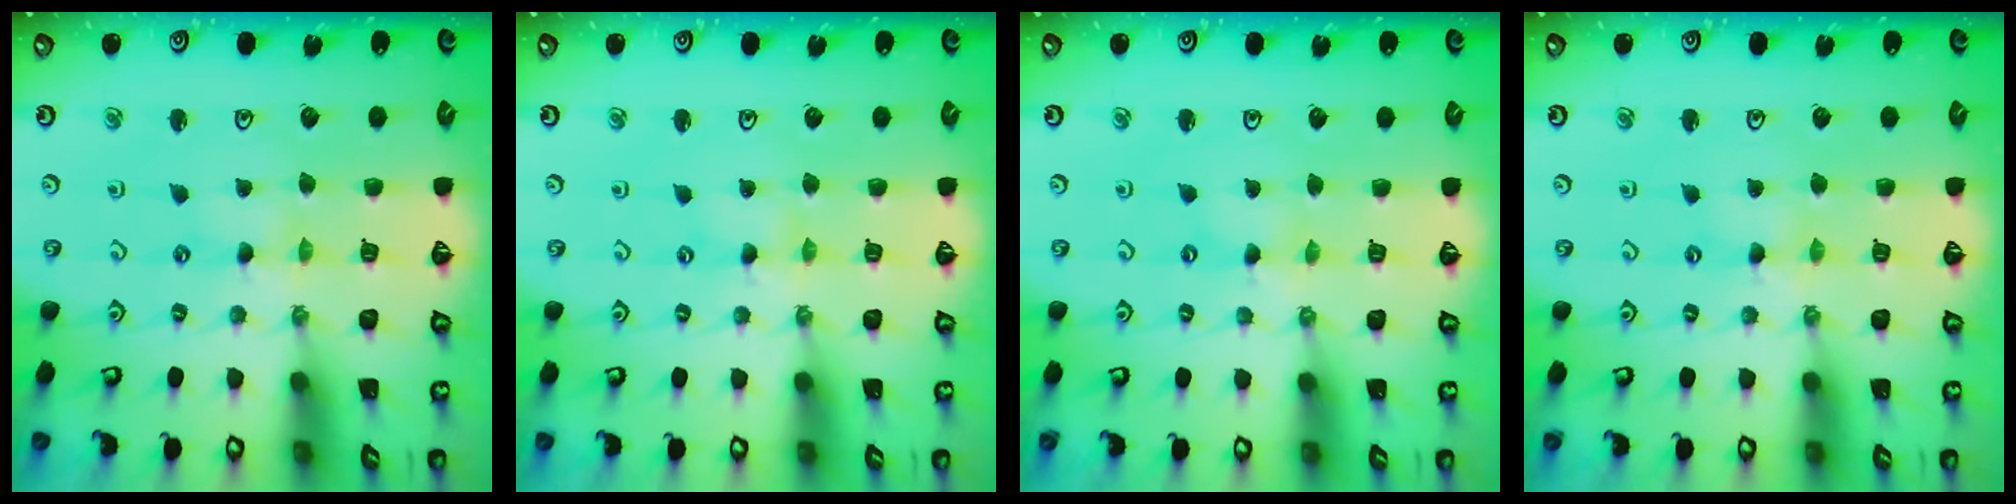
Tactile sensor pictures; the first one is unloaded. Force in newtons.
{"total": 1.1, "press": 1.0, "slide": 0.1}
{"total": 0.0}
{"total": 2.4, "press": 2.3, "slide": 0.4}